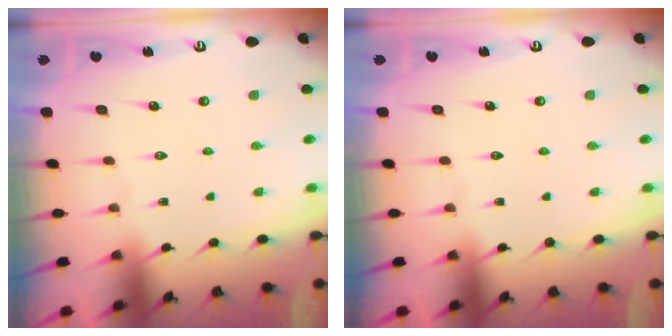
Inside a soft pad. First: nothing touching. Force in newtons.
{"total": 0.0}